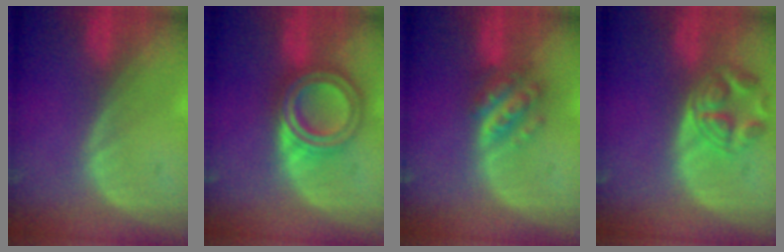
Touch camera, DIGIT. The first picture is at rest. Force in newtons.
{"total": 7.5, "press": 7.5, "slide": 0.5}
{"total": 6.0, "press": 5.3, "slide": 2.8}
{"total": 5.6, "press": 5.6, "slide": 0.2}